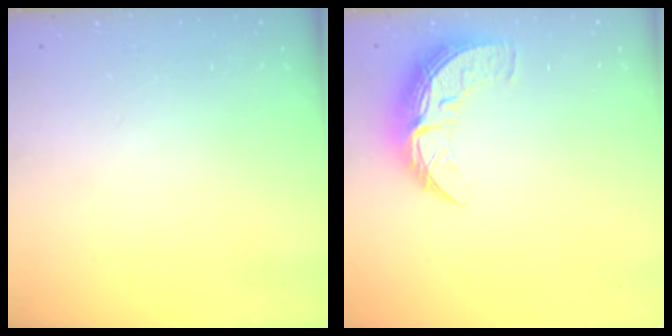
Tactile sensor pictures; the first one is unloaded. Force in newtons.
{"total": 11.0, "press": 11.0, "slide": 0.4}